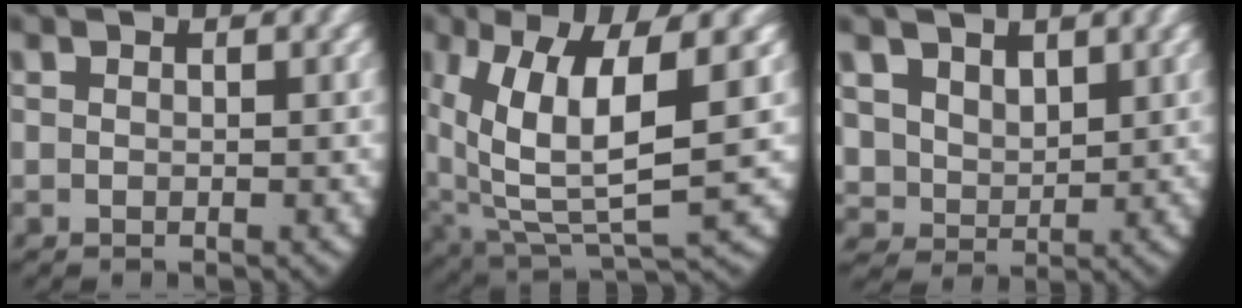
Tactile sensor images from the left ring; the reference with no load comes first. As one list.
[{"total": 11.5, "force": [0.8, 6.9, 9.2], "torque": [-0.186, -0.031, 0.031]}, {"total": 8.4, "force": [1.1, 7.9, 2.4], "torque": [-0.108, -0.050, 0.031]}]